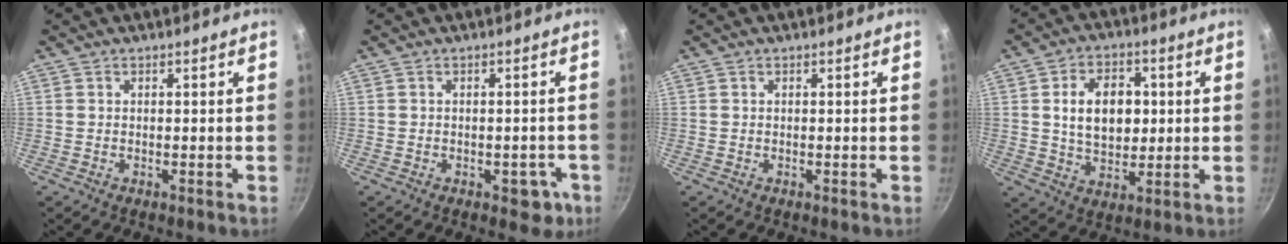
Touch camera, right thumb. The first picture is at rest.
{"total": 4.6, "force": [-1.8, 2.8, 3.1], "torque": [-0.011, 0.017, -0.012]}
{"total": 0.0}
{"total": 11.6, "force": [1.7, 8.0, 8.3], "torque": [-0.104, -0.002, 0.029]}